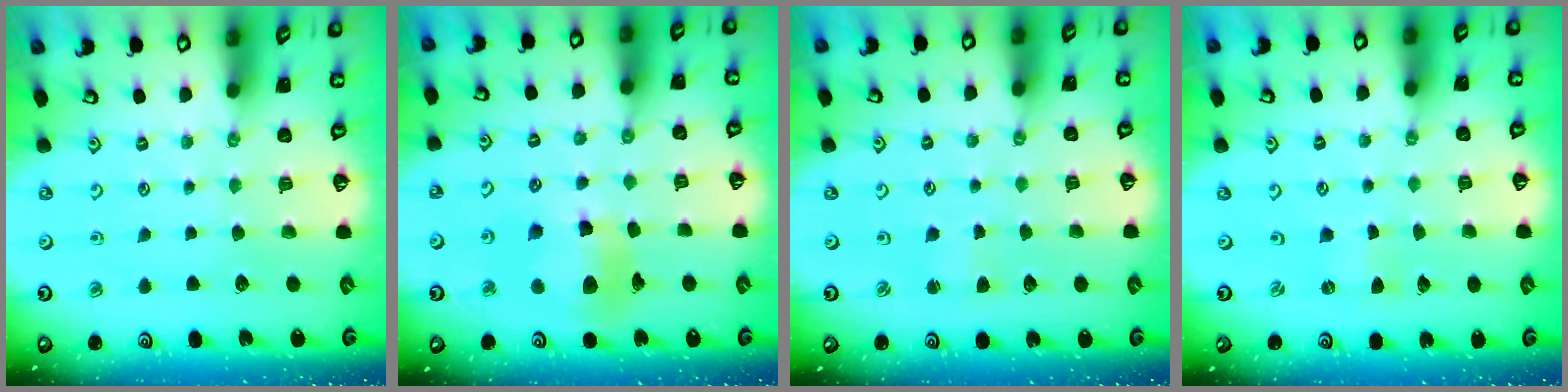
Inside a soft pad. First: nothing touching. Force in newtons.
{"total": 11.6, "press": 11.5, "slide": 1.4}
{"total": 1.6, "press": 1.6, "slide": 0.2}
{"total": 0.0}